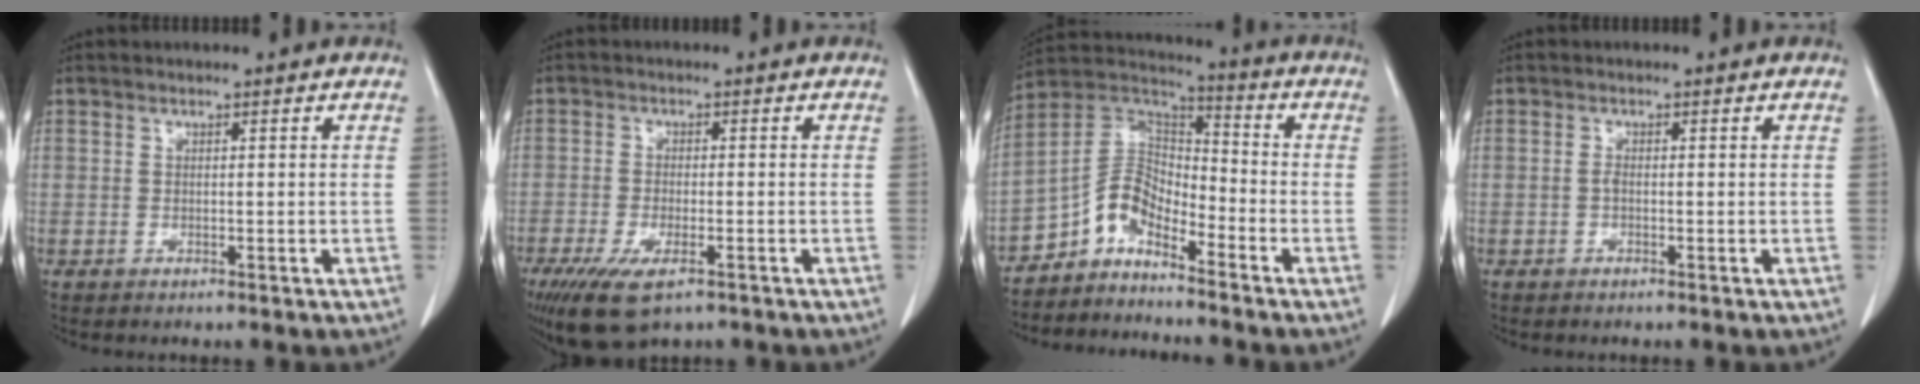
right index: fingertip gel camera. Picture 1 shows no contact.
{"total": 8.1, "force": [-5.0, 2.7, 5.8], "torque": [-0.107, -0.019, -0.082]}
{"total": 7.6, "force": [-5.8, 3.5, 3.5], "torque": [-0.066, 0.039, -0.118]}
{"total": 0.6, "force": [-0.2, 0.2, 0.5], "torque": [-0.012, 0.001, -0.006]}